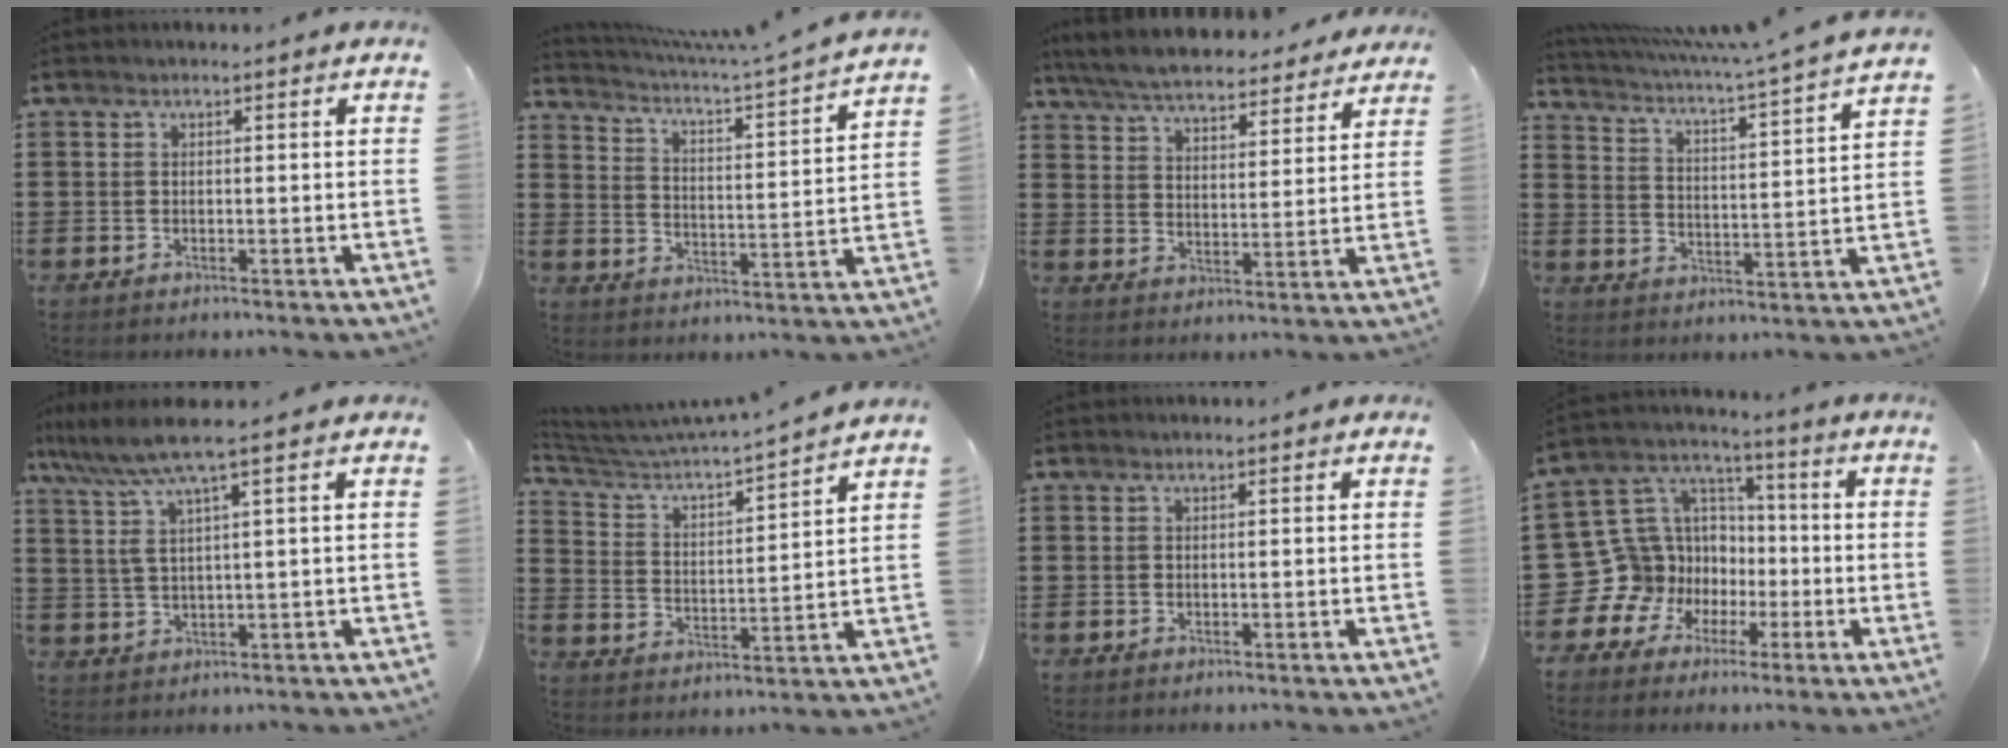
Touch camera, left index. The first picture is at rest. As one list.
[{"total": 3.9, "force": [3.3, -0.4, 2.0], "torque": [-0.057, -0.039, 0.044]}, {"total": 6.4, "force": [6.2, 0.4, 1.5], "torque": [-0.058, -0.037, 0.109]}, {"total": 4.7, "force": [4.2, -0.8, 2.0], "torque": [-0.061, -0.041, 0.060]}, {"total": 6.5, "force": [3.3, 0.0, 5.5], "torque": [-0.132, -0.017, 0.050]}, {"total": 3.6, "force": [3.4, 0.0, 1.1], "torque": [-0.048, -0.034, 0.047]}, {"total": 0.0}, {"total": 13.2, "force": [-3.3, 12.6, 2.4], "torque": [-0.124, -0.008, -0.033]}]